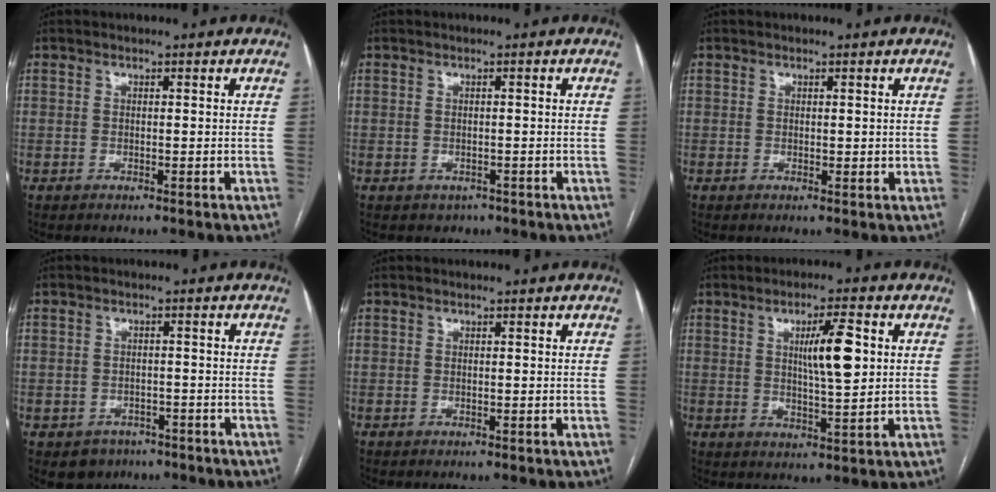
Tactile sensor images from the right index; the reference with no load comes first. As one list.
[{"total": 1.5, "force": [-0.8, 1.3, 0.3], "torque": [-0.003, 0.003, -0.005]}, {"total": 1.1, "force": [0.4, 0.8, 0.7], "torque": [-0.005, -0.003, 0.009]}, {"total": 4.7, "force": [-2.8, 3.8, 0.6], "torque": [-0.005, 0.009, -0.034]}, {"total": 0.0}, {"total": 7.5, "force": [1.8, 1.0, 7.2], "torque": [-0.119, 0.004, 0.032]}]